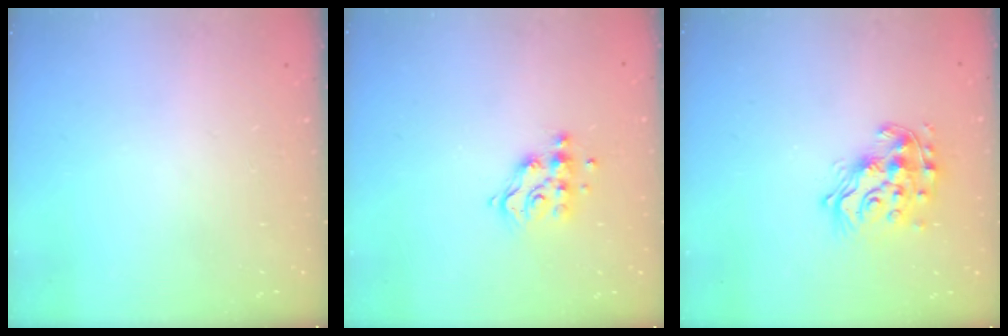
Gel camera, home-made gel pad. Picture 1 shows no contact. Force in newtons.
{"total": 10.0, "press": 9.9, "slide": 0.8}
{"total": 15.6, "press": 15.5, "slide": 1.3}